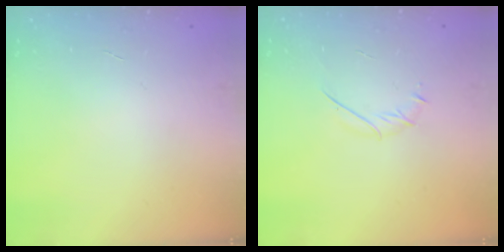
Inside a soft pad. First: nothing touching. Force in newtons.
{"total": 2.7, "press": 2.6, "slide": 0.8}